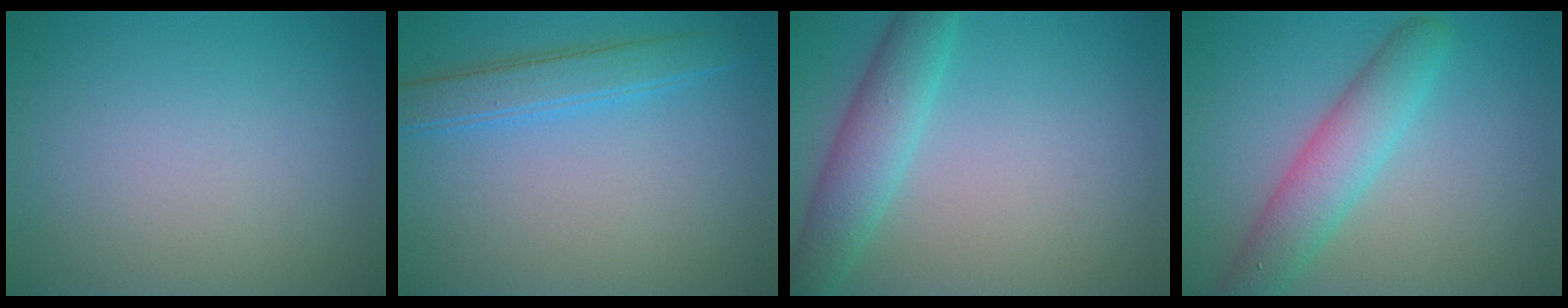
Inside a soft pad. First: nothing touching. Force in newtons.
{"total": 2.4, "press": 2.4, "slide": 0.2}
{"total": 4.2, "press": 4.2, "slide": 0.2}
{"total": 4.7, "press": 4.7, "slide": 0.1}